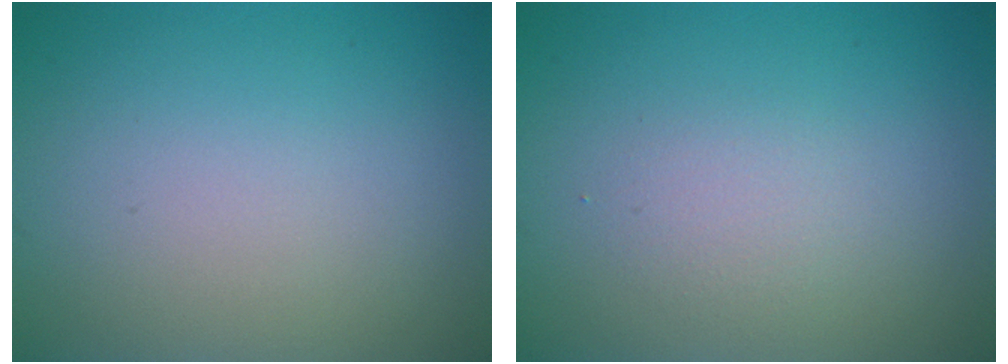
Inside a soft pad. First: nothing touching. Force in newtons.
{"total": 1.4, "press": 1.4, "slide": 0.0}